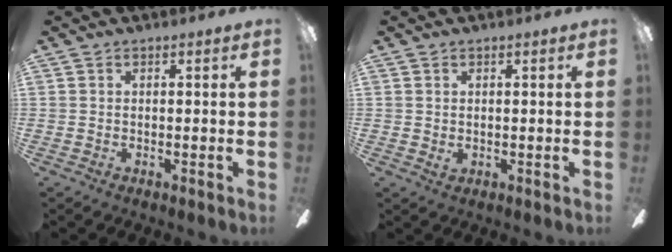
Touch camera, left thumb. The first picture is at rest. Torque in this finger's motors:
{"motor_torque": [0.05, 0.32, -0.22, -0.12, 0.00]}